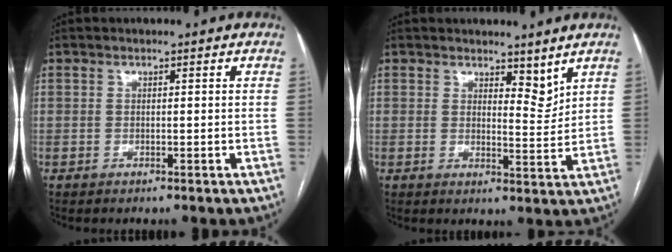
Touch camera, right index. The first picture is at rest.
{"total": 3.9, "force": [3.1, 1.4, 1.8], "torque": [-0.022, -0.013, 0.051]}